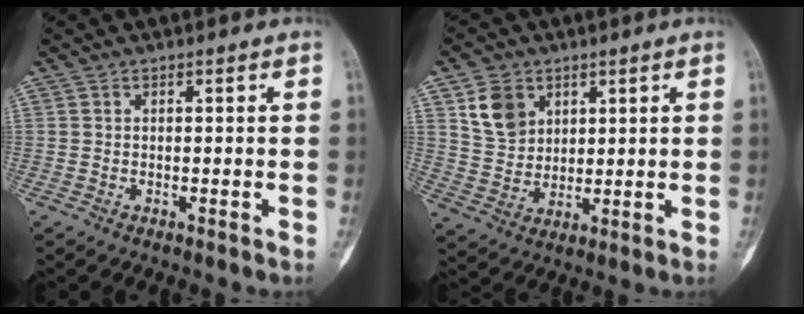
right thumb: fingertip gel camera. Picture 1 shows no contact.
{"total": 8.3, "force": [3.9, 6.4, 3.7], "torque": [-0.043, -0.018, 0.082]}